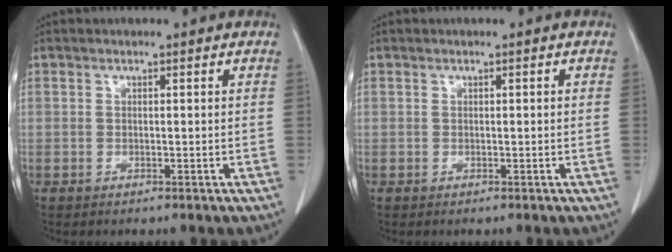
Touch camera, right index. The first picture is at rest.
{"total": 0.0}